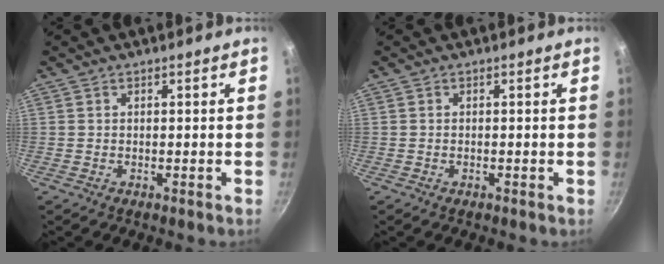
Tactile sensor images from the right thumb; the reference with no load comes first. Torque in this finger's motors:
{"motor_torque": [-0.48, -0.08, -0.39, 0.40, 0.02]}